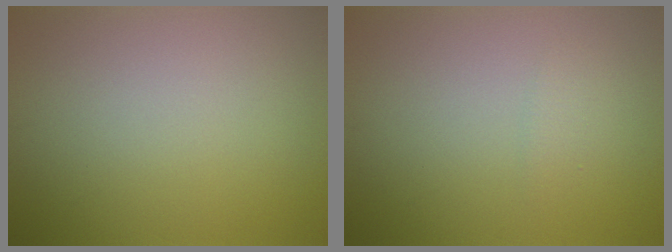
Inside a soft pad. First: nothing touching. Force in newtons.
{"total": 0.8, "press": 0.8, "slide": 0.1}